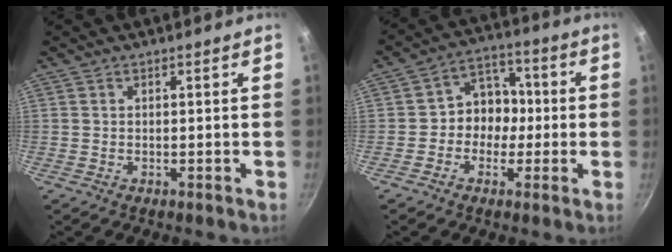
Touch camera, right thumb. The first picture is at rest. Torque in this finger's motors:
{"motor_torque": [0.06, 0.03, -0.19, 0.06, 0.08]}